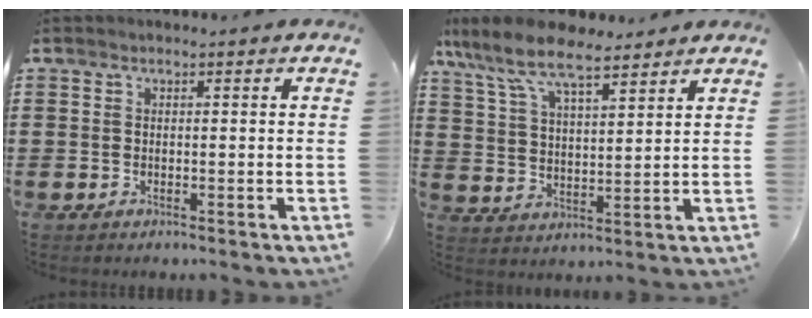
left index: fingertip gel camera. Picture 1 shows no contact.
{"total": 9.1, "force": [7.3, 2.5, 4.7], "torque": [-0.118, -0.021, 0.132]}